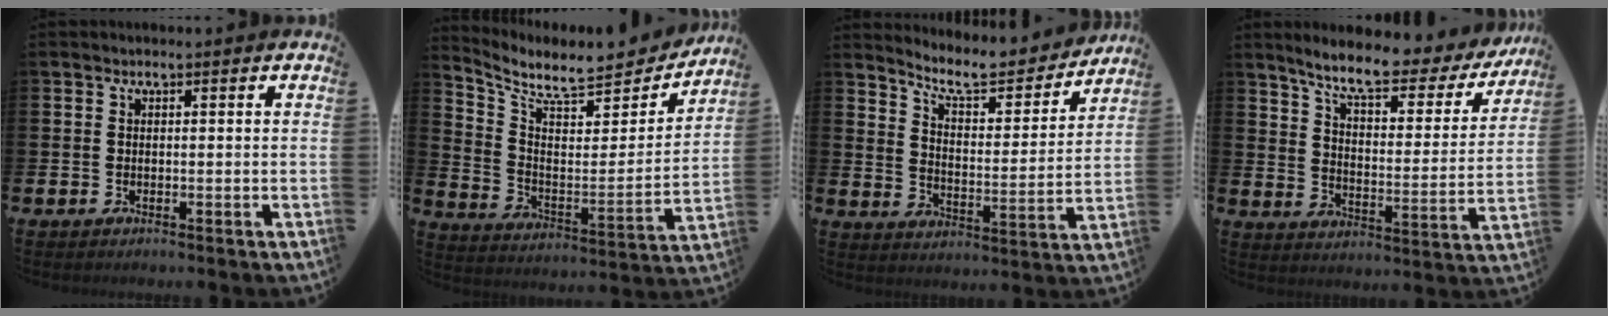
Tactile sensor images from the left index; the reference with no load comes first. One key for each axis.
{"total": 7.8, "fx": 7.0, "fy": 2.1, "fz": 2.8, "tx": -0.081, "ty": -0.061, "tz": 0.113}
{"total": 7.7, "fx": 7.1, "fy": 1.7, "fz": 2.5, "tx": -0.071, "ty": -0.053, "tz": 0.121}
{"total": 8.3, "fx": 7.1, "fy": 1.6, "fz": 3.9, "tx": -0.105, "ty": -0.044, "tz": 0.117}